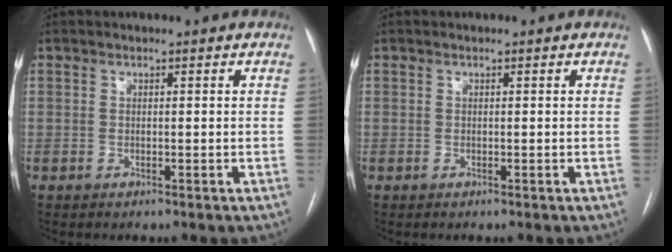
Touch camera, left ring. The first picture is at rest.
{"total": 0.0}